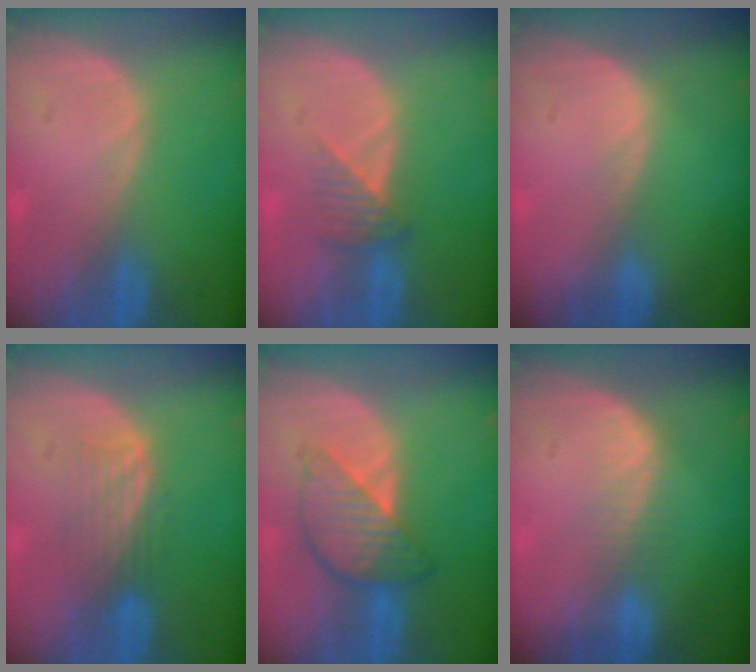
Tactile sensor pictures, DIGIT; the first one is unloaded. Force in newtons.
{"total": 3.3, "press": 2.9, "slide": 1.5}
{"total": 0.5, "press": 0.3, "slide": 0.4}
{"total": 4.3, "press": 3.7, "slide": 2.2}
{"total": 6.3, "press": 6.3, "slide": 0.3}
{"total": 2.7, "press": 2.3, "slide": 1.5}